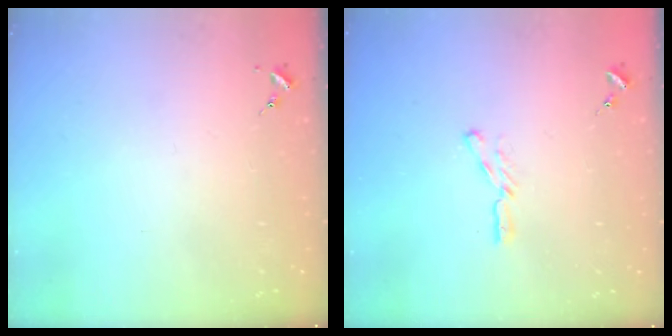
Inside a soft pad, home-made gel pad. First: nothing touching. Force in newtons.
{"total": 4.7, "press": 4.7, "slide": 0.3}